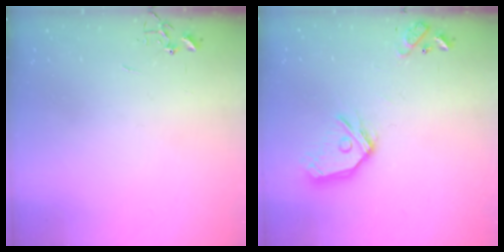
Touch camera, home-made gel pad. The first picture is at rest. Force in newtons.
{"total": 15.0, "press": 14.9, "slide": 2.2}